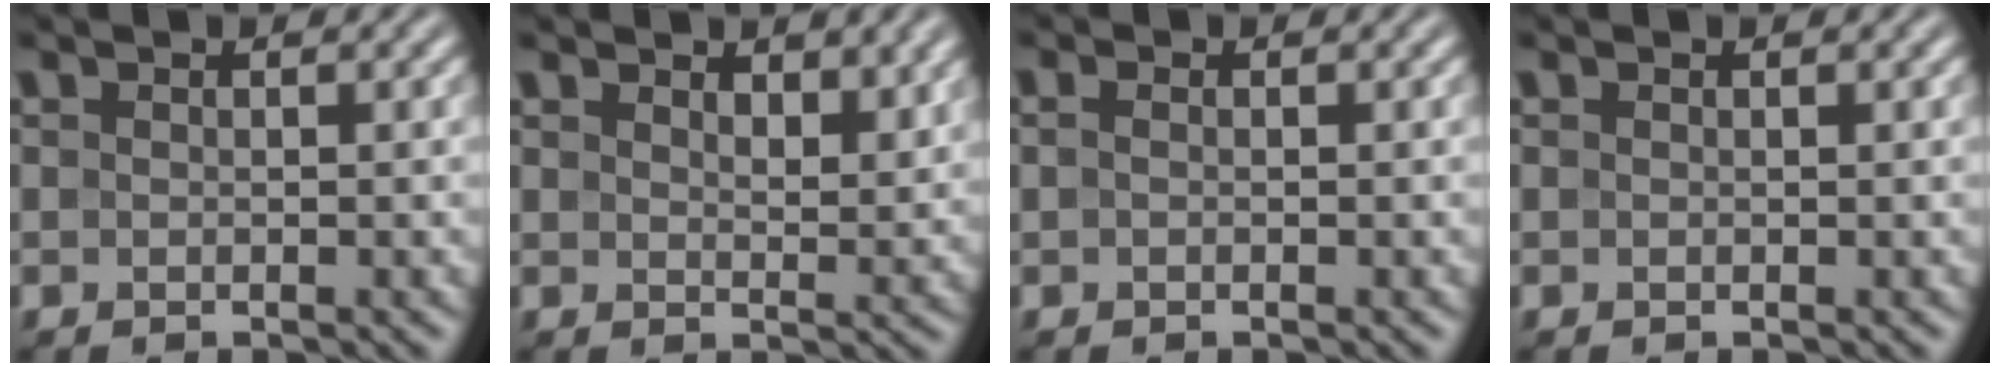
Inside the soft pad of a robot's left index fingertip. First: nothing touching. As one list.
[{"total": 3.3, "force": [2.4, 1.3, 1.9], "torque": [-0.032, -0.004, 0.044]}, {"total": 0.8, "force": [0.2, 0.5, 0.5], "torque": [-0.014, -0.001, 0.001]}, {"total": 0.0}]